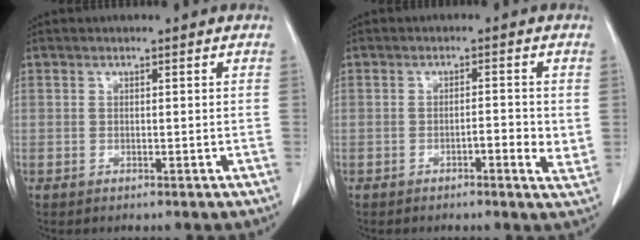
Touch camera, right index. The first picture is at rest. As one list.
[{"total": 3.6, "force": [-0.6, 0.9, 3.4], "torque": [-0.047, 0.000, -0.008]}]